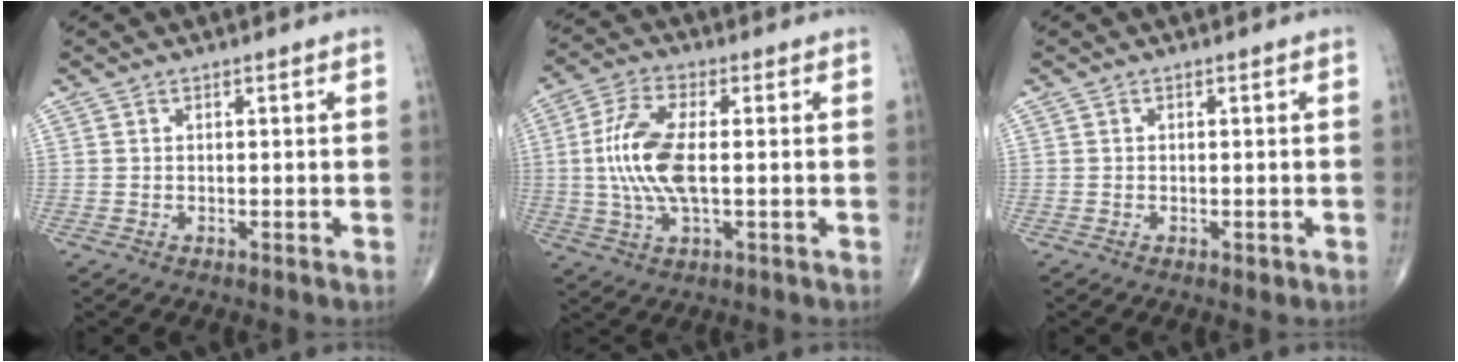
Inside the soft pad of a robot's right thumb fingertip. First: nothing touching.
{"total": 11.6, "force": [0.0, 4.7, 10.6], "torque": [-0.234, 0.006, -0.002]}
{"total": 0.6, "force": [-0.3, 0.3, 0.4], "torque": [-0.004, 0.000, -0.004]}